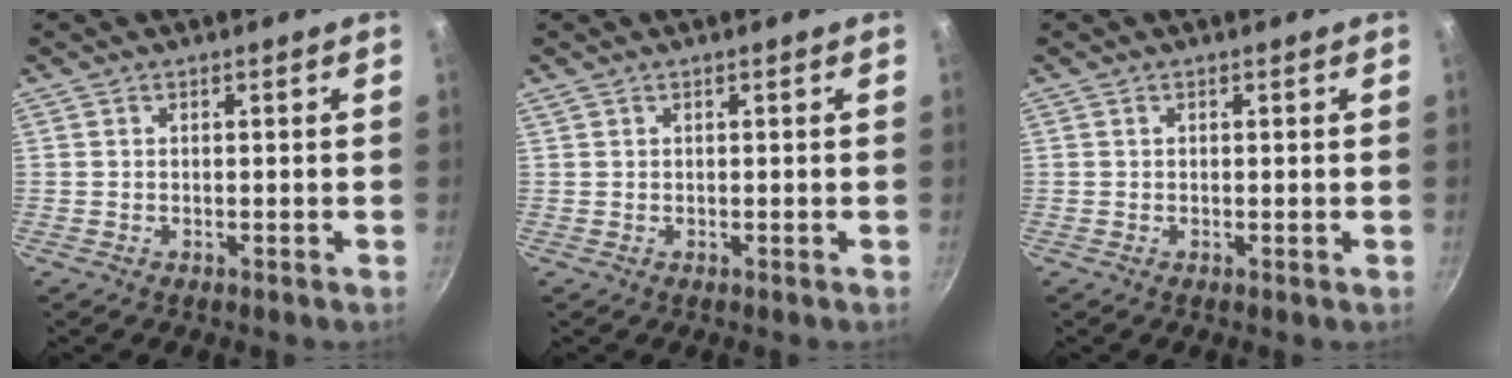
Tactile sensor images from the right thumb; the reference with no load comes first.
{"total": 0.0}
{"total": 0.0}